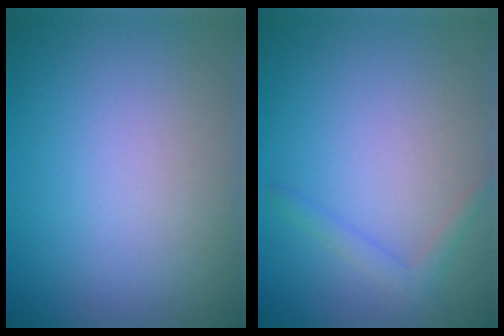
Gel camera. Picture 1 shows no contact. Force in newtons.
{"total": 1.3, "press": 1.3, "slide": 0.1}